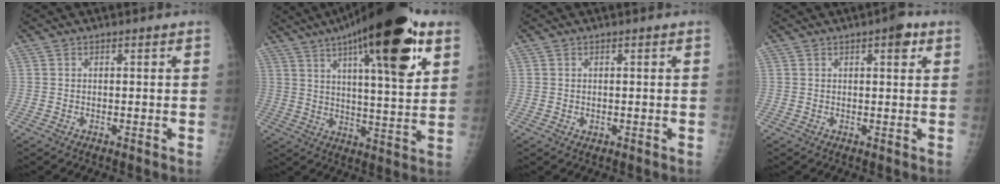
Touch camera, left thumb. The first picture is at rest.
{"total": 25.2, "force": [12.8, 6.5, 20.7], "torque": [-0.305, -0.023, 0.193]}
{"total": 0.7, "force": [0.1, 0.6, 0.4], "torque": [-0.002, -0.001, 0.003]}
{"total": 3.6, "force": [1.8, 1.3, 2.8], "torque": [-0.028, -0.003, 0.019]}